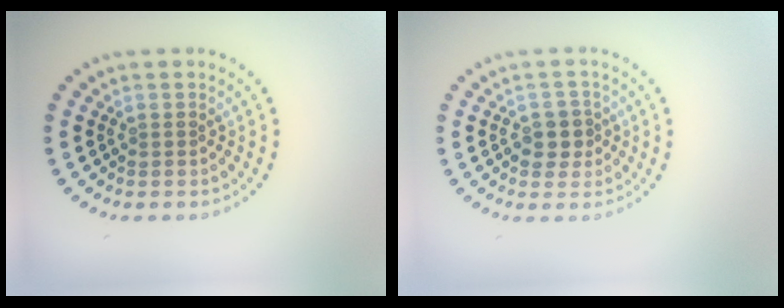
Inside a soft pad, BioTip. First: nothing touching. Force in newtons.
{"total": 2.4, "press": 2.2, "slide": 0.8}